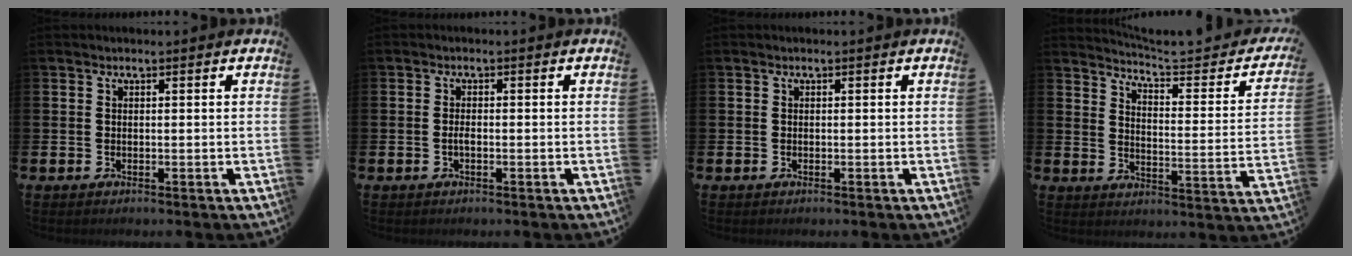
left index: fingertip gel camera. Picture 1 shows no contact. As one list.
[{"total": 1.0, "force": [-0.3, 0.4, 0.9], "torque": [-0.014, -0.002, -0.007]}, {"total": 0.0}, {"total": 4.6, "force": [4.3, 0.1, 1.6], "torque": [-0.047, -0.044, 0.065]}]